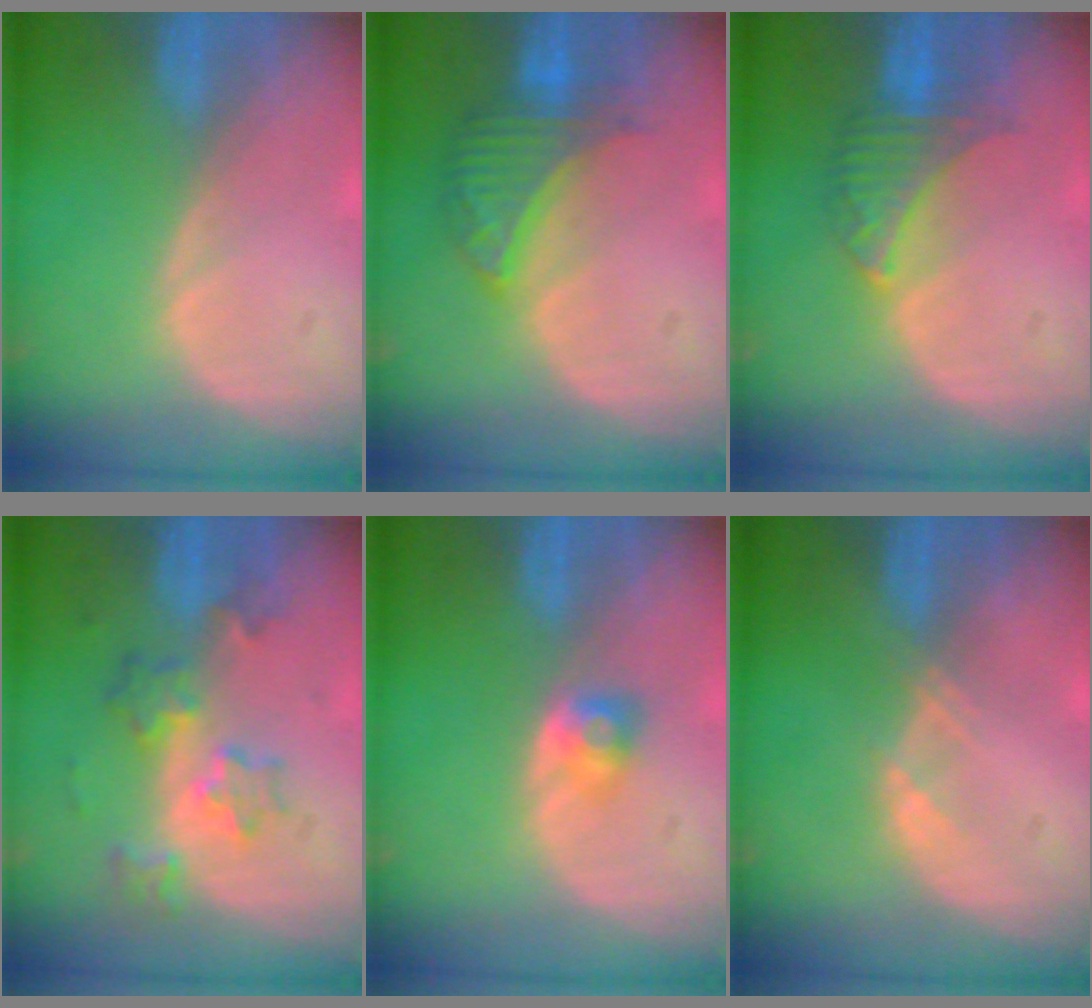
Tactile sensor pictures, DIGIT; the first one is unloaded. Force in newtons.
{"total": 6.6, "press": 6.1, "slide": 2.5}
{"total": 5.1, "press": 5.1, "slide": 0.5}
{"total": 6.1, "press": 5.6, "slide": 2.5}
{"total": 2.7, "press": 2.4, "slide": 1.3}
{"total": 1.1, "press": 1.0, "slide": 0.2}